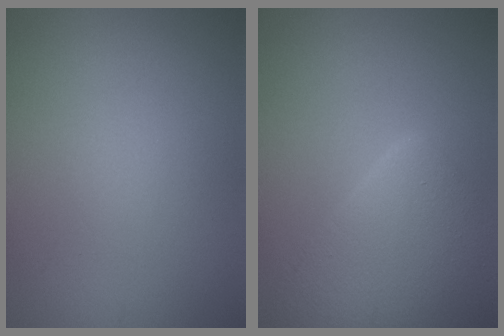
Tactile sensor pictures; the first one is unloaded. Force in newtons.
{"total": 6.9, "press": 6.9, "slide": 0.3}